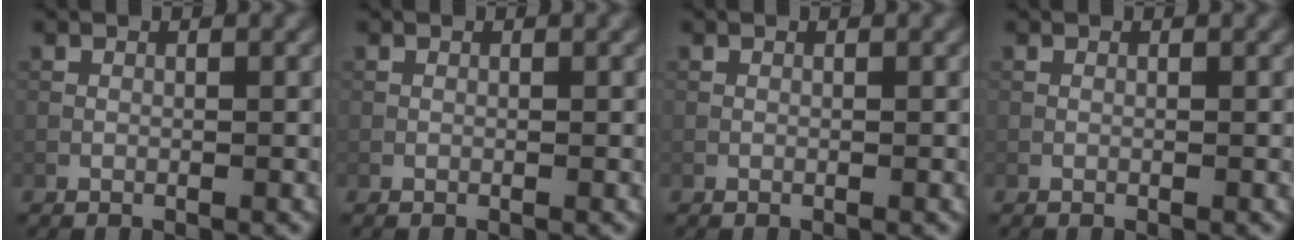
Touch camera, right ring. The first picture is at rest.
{"total": 0.0}
{"total": 0.0}
{"total": 0.0}